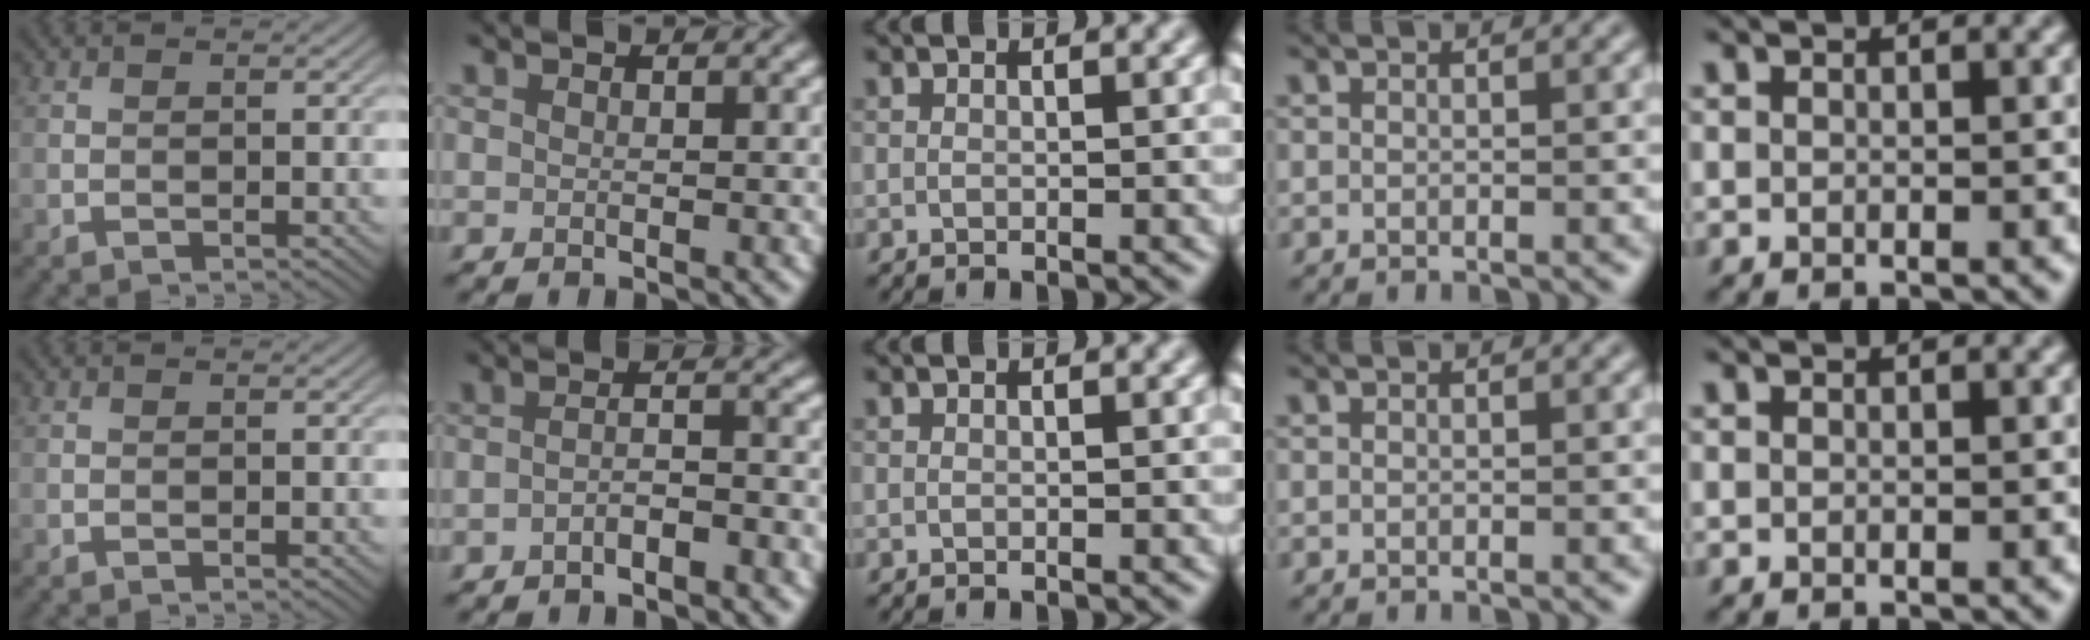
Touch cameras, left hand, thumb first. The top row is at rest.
{"index": {"total": 2.8, "force": [-1.8, 0.8, 2.0], "torque": [-0.035, 0.005, -0.038]}}